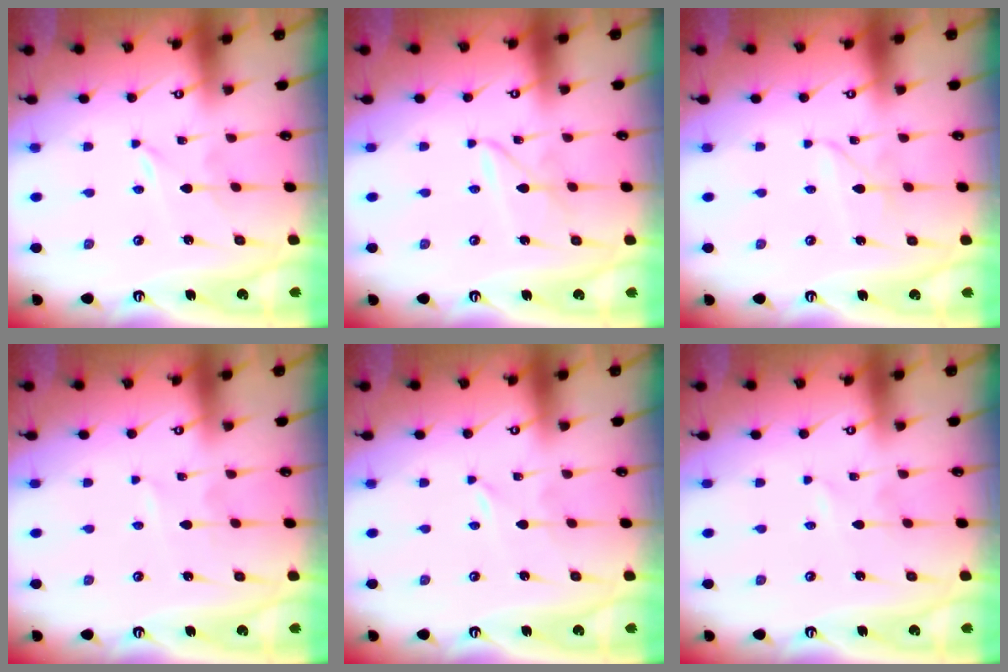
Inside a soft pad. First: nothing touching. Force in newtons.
{"total": 2.6, "press": 2.6, "slide": 0.2}
{"total": 2.2, "press": 2.2, "slide": 0.2}
{"total": 1.9, "press": 1.9, "slide": 0.2}
{"total": 0.0}
{"total": 0.0}